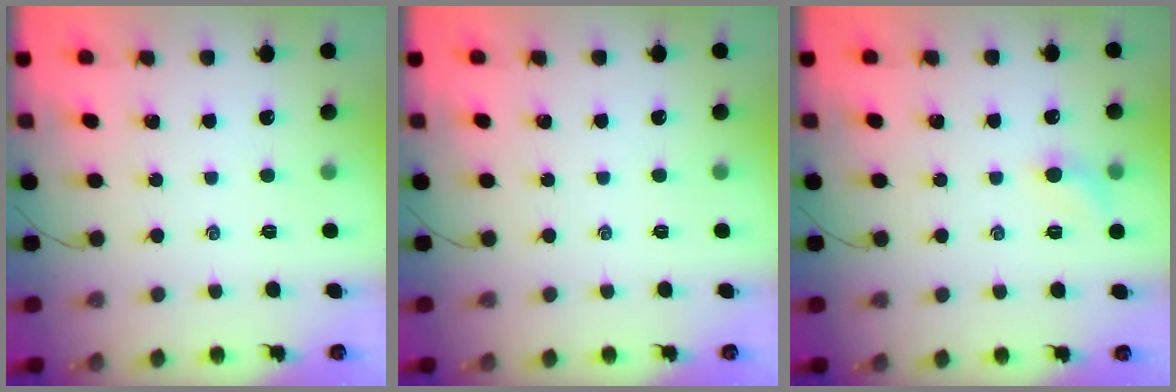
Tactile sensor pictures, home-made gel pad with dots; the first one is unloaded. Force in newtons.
{"total": 0.0}
{"total": 6.0, "press": 5.7, "slide": 1.7}